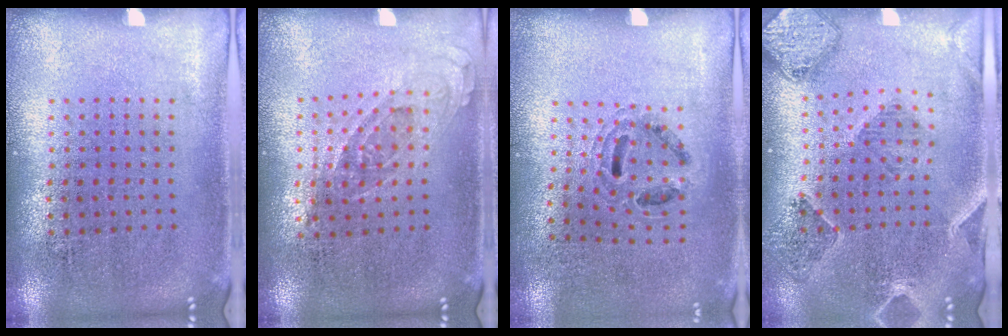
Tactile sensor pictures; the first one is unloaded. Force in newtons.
{"total": 0.7, "press": 0.7, "slide": 0.3}
{"total": 0.9, "press": 0.8, "slide": 0.3}
{"total": 0.9, "press": 0.9, "slide": 0.3}